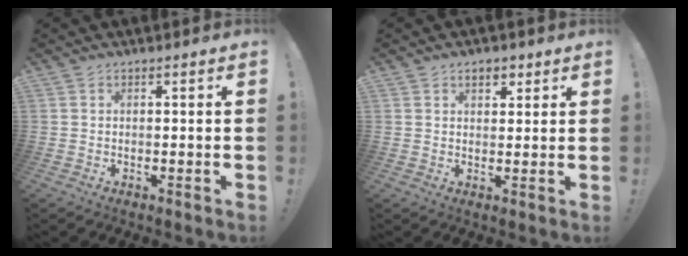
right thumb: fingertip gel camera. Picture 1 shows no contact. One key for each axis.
{"total": 4.0, "fx": 2.2, "fy": 2.5, "fz": 2.1, "tx": -0.019, "ty": -0.003, "tz": 0.035}